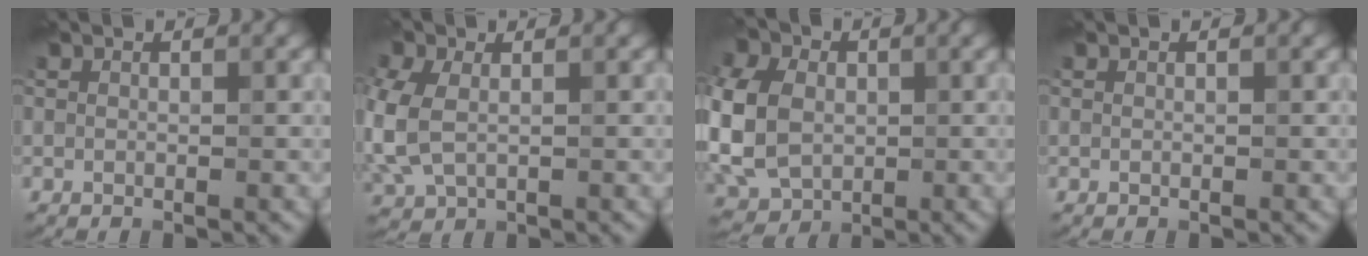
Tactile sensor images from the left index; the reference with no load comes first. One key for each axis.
{"total": 5.9, "fx": -0.8, "fy": 4.1, "fz": 4.2, "tx": -0.120, "ty": -0.011, "tz": 0.000}
{"total": 17.2, "fx": 1.2, "fy": 14.4, "fz": 9.4, "tx": -0.239, "ty": 0.018, "tz": -0.013}
{"total": 0.0}